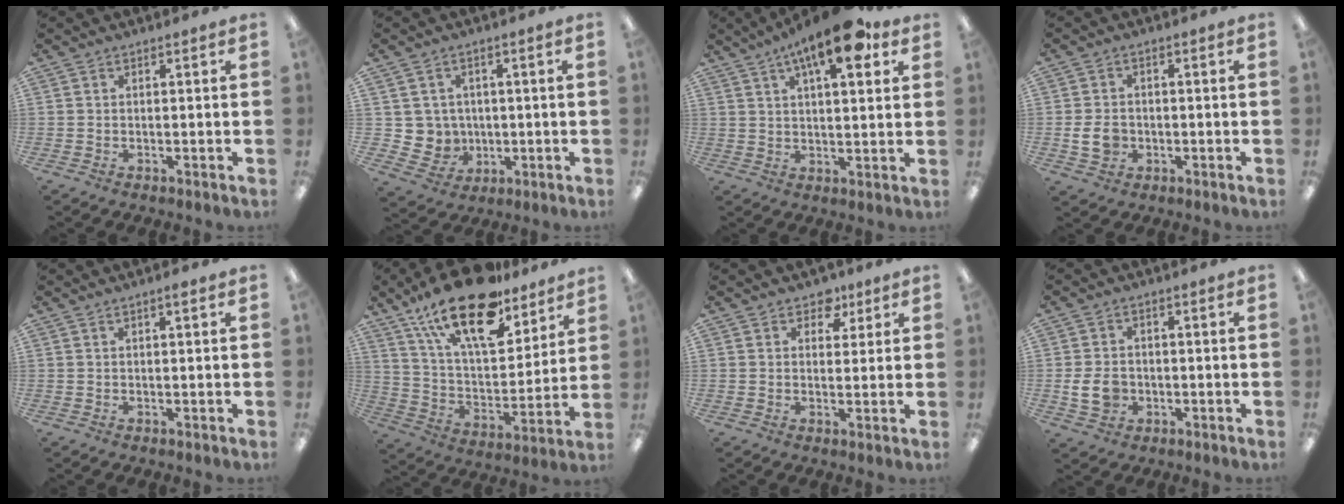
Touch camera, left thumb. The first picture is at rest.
{"total": 5.5, "force": [1.8, 5.2, -0.3], "torque": [-0.012, -0.005, 0.040]}
{"total": 14.6, "force": [8.2, 5.3, 10.9], "torque": [-0.156, -0.031, 0.131]}
{"total": 5.4, "force": [-0.9, 4.2, 3.2], "torque": [-0.060, 0.002, -0.017]}
{"total": 1.4, "force": [0.8, 0.2, 1.1], "torque": [-0.023, 0.002, 0.013]}
{"total": 24.5, "force": [17.2, 9.6, 14.5], "torque": [-0.256, -0.099, 0.296]}
{"total": 5.8, "force": [3.6, 4.1, 1.9], "torque": [-0.011, -0.017, 0.060]}
{"total": 6.4, "force": [-1.0, 4.9, 3.9], "torque": [-0.077, 0.002, -0.018]}